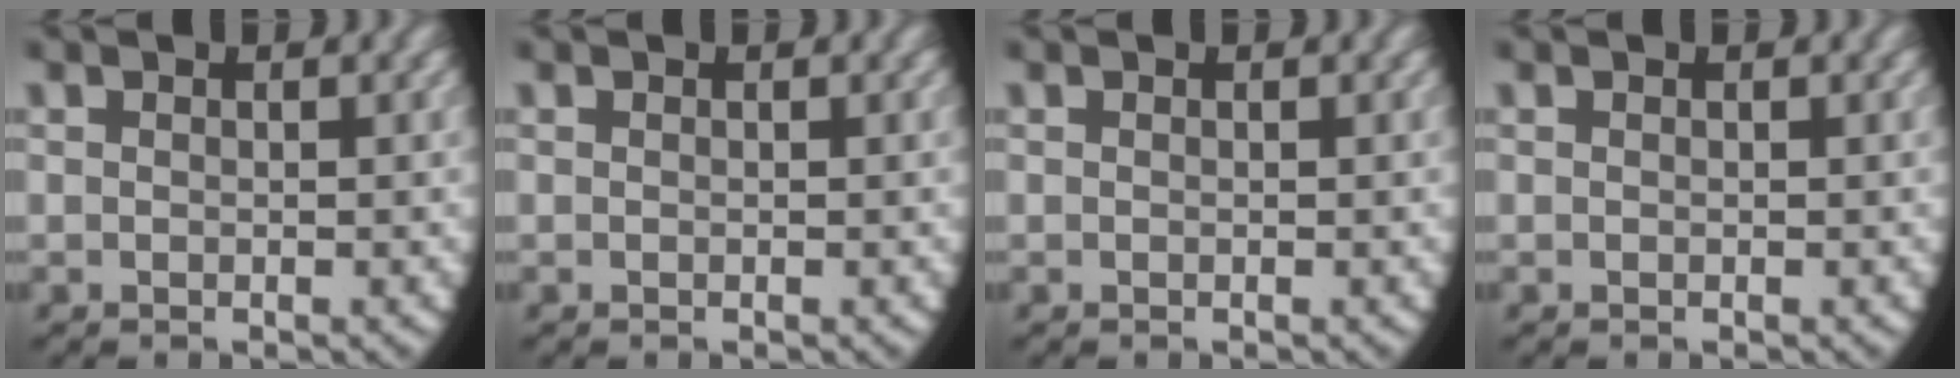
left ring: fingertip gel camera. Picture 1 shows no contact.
{"total": 0.0}
{"total": 0.0}
{"total": 0.0}